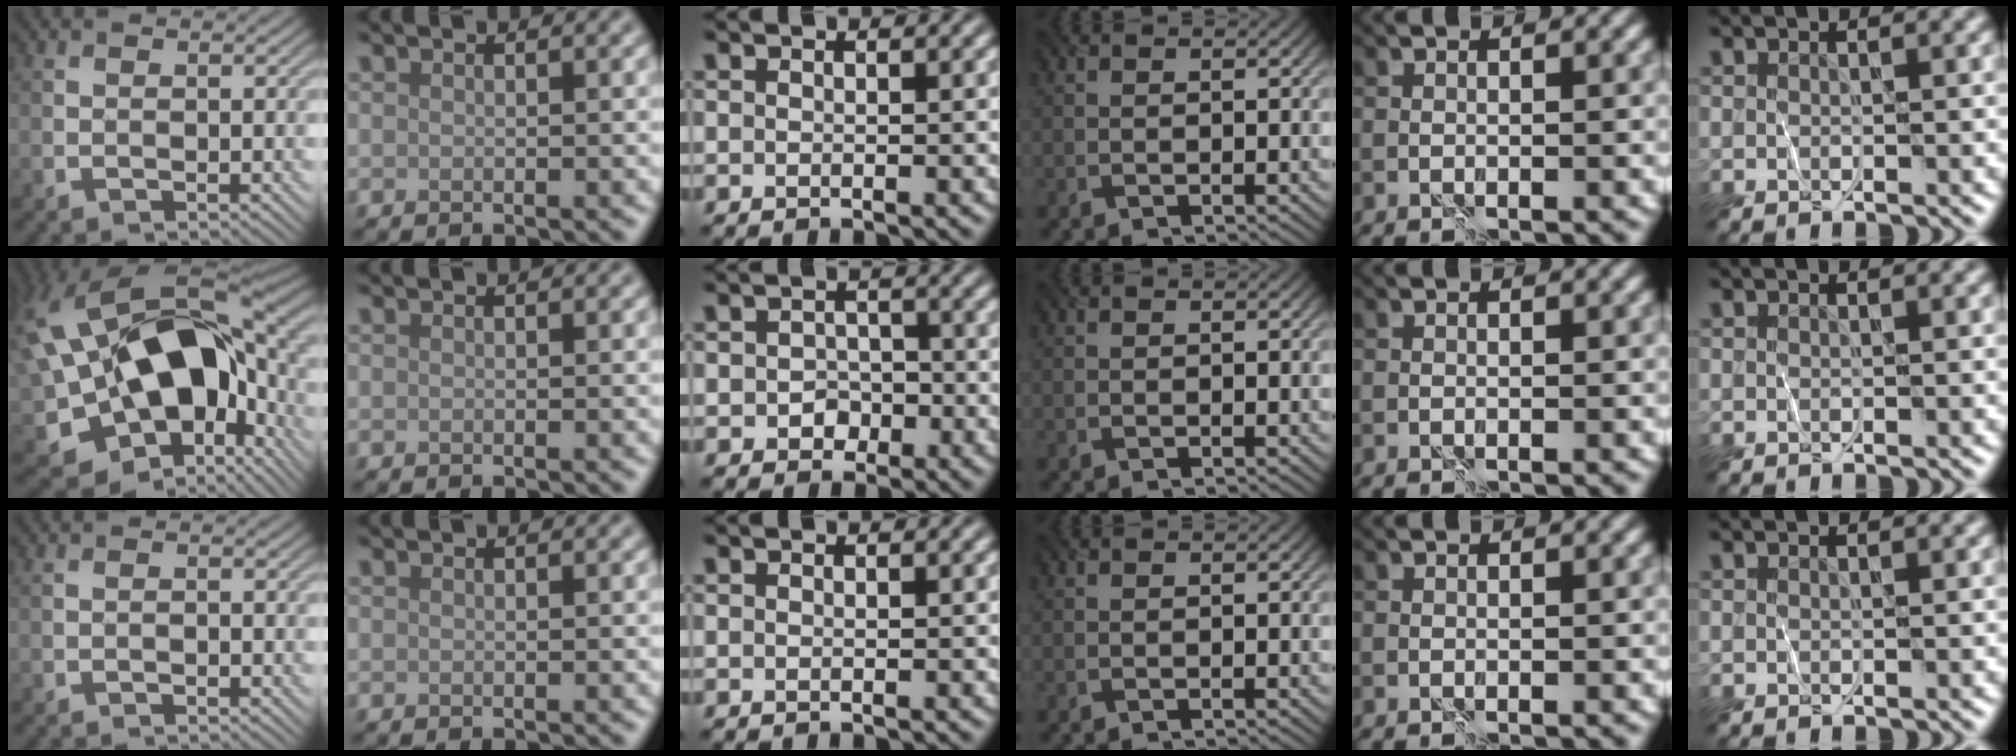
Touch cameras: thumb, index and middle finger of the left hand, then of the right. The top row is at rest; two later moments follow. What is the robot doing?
{"motion": "wrap", "object": "plastic wrap"}